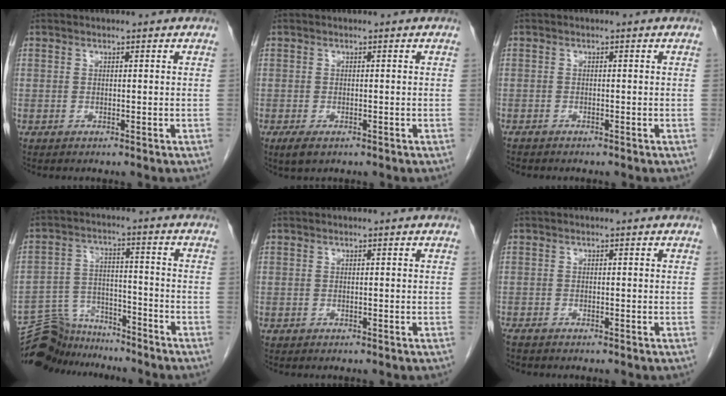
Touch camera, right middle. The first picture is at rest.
{"total": 2.2, "force": [-1.2, 1.0, 1.5], "torque": [-0.032, -0.003, -0.015]}
{"total": 1.0, "force": [-0.9, 0.3, 0.3], "torque": [-0.010, -0.001, -0.016]}
{"total": 10.0, "force": [-9.7, 2.8, 0.0], "torque": [-0.007, 0.032, -0.172]}
{"total": 0.0}
{"total": 1.7, "force": [-1.5, 0.3, 0.7], "torque": [-0.018, -0.005, -0.023]}